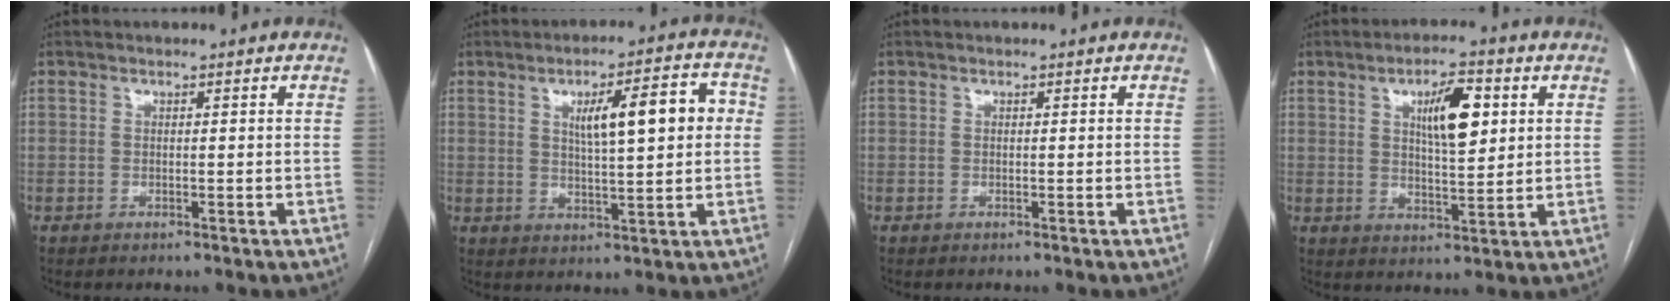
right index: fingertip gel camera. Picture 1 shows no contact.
{"total": 9.9, "force": [2.1, 2.0, 9.5], "torque": [-0.143, 0.021, 0.035]}
{"total": 0.0}
{"total": 8.3, "force": [2.8, 2.3, 7.5], "torque": [-0.125, 0.007, 0.050]}